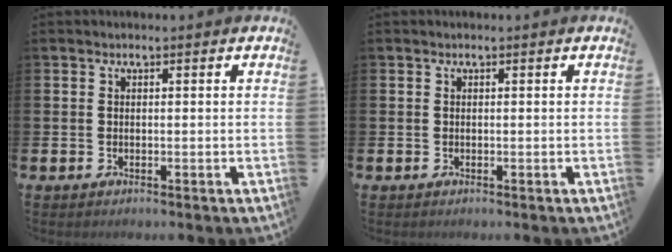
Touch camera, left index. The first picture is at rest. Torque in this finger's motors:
{"motor_torque": [-0.42, -0.51, -0.09, -0.03]}